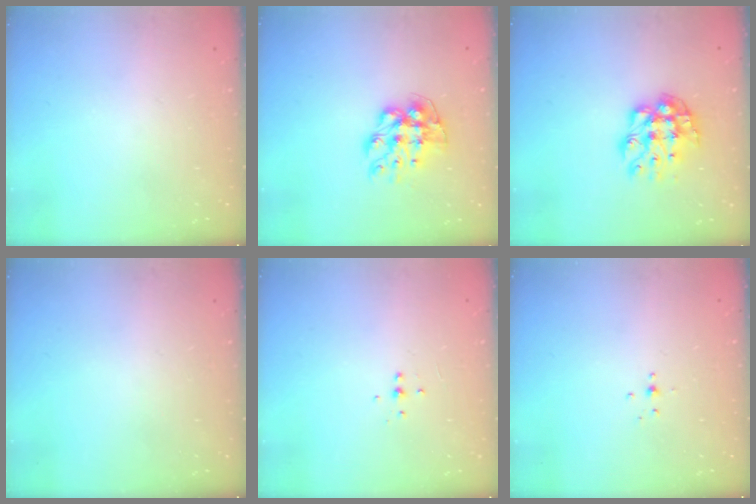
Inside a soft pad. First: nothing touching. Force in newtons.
{"total": 10.1, "press": 10.1, "slide": 0.9}
{"total": 9.4, "press": 9.4, "slide": 0.7}
{"total": 0.0}
{"total": 3.2, "press": 3.2, "slide": 0.3}
{"total": 2.1, "press": 1.9, "slide": 0.8}